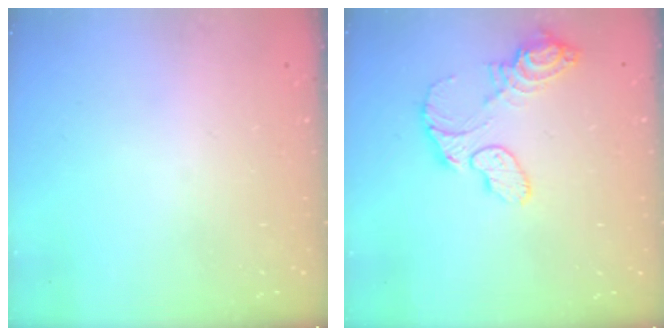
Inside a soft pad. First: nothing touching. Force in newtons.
{"total": 11.6, "press": 11.5, "slide": 0.8}